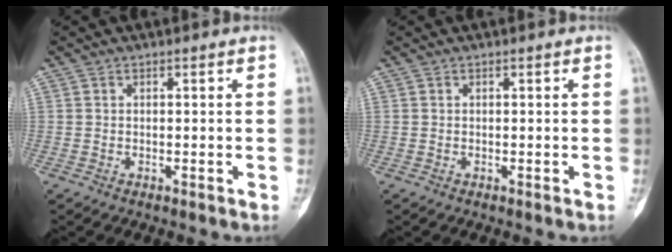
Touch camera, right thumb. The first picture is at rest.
{"total": 0.0}